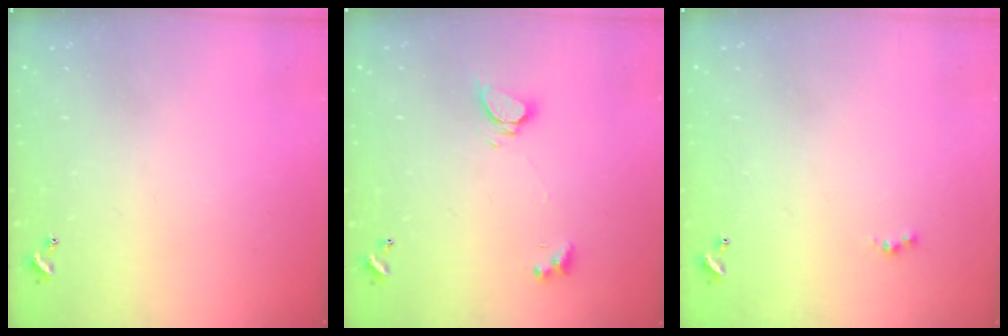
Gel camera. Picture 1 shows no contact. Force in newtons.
{"total": 3.3, "press": 3.3, "slide": 0.4}
{"total": 0.8, "press": 0.5, "slide": 0.5}